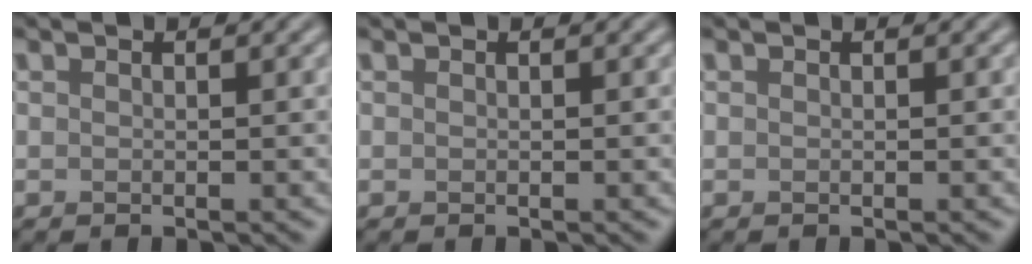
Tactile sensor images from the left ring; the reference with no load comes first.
{"total": 0.0}
{"total": 0.0}